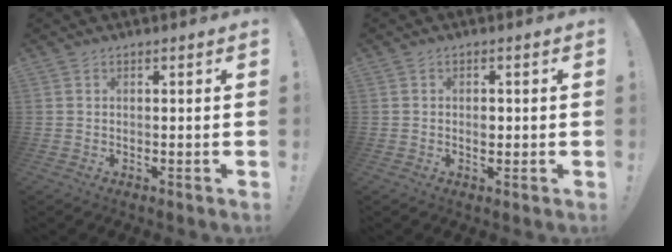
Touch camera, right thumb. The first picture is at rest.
{"total": 2.0, "force": [-0.2, 1.5, 1.2], "torque": [0.003, -0.002, -0.009]}